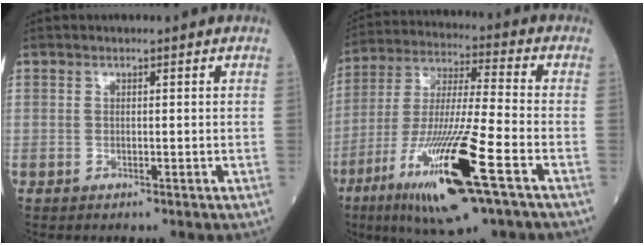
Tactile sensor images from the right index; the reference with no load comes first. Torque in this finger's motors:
{"motor_torque": [1.91, -0.23, 1.05, 0.21]}